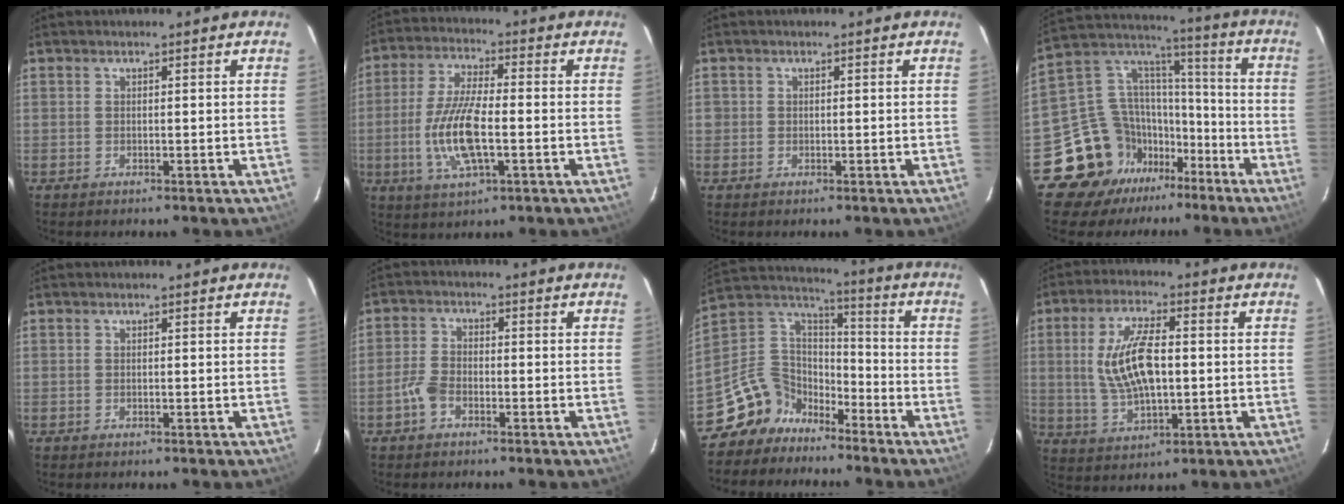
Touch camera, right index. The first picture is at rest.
{"total": 11.8, "force": [-2.6, 3.6, 11.0], "torque": [-0.229, -0.004, -0.052]}
{"total": 1.1, "force": [-0.2, 1.0, 0.1], "torque": [-0.002, -0.001, -0.005]}
{"total": 16.1, "force": [-11.0, 11.4, 3.3], "torque": [-0.088, 0.070, -0.183]}
{"total": 0.0}
{"total": 3.8, "force": [-2.2, 2.2, 2.2], "torque": [-0.058, 0.009, -0.043]}
{"total": 11.2, "force": [-8.6, 7.0, 1.8], "torque": [-0.067, 0.055, -0.161]}
{"total": 11.8, "force": [0.4, 5.0, 10.6], "torque": [-0.213, 0.003, 0.016]}